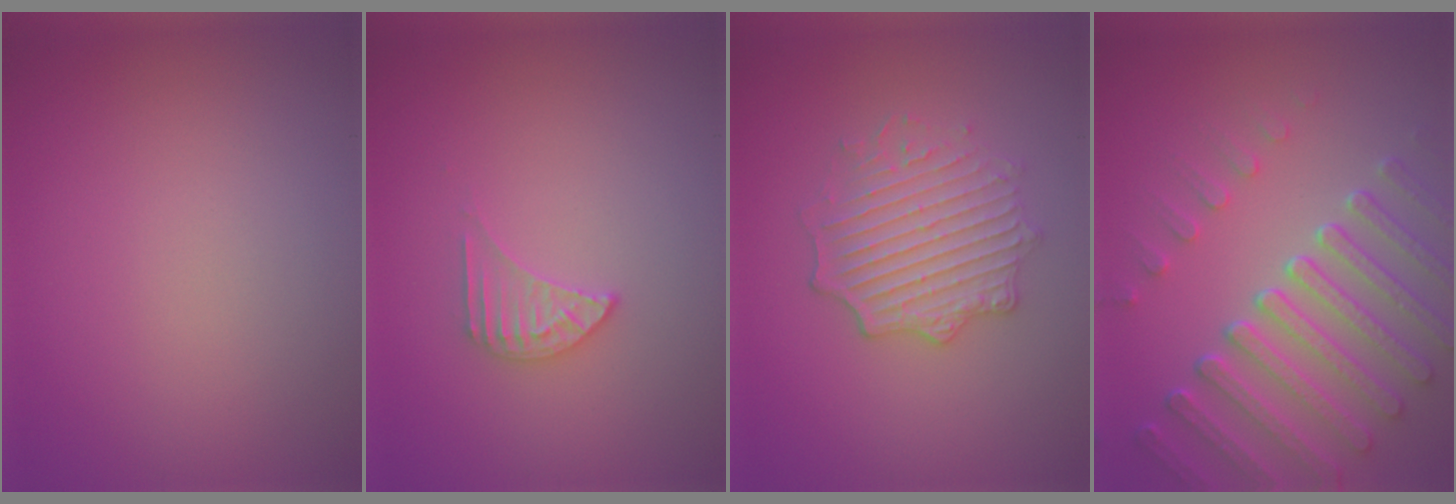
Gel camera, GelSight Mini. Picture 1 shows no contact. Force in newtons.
{"total": 2.1, "press": 2.0, "slide": 0.4}
{"total": 4.2, "press": 3.8, "slide": 1.9}
{"total": 7.4, "press": 5.5, "slide": 4.9}